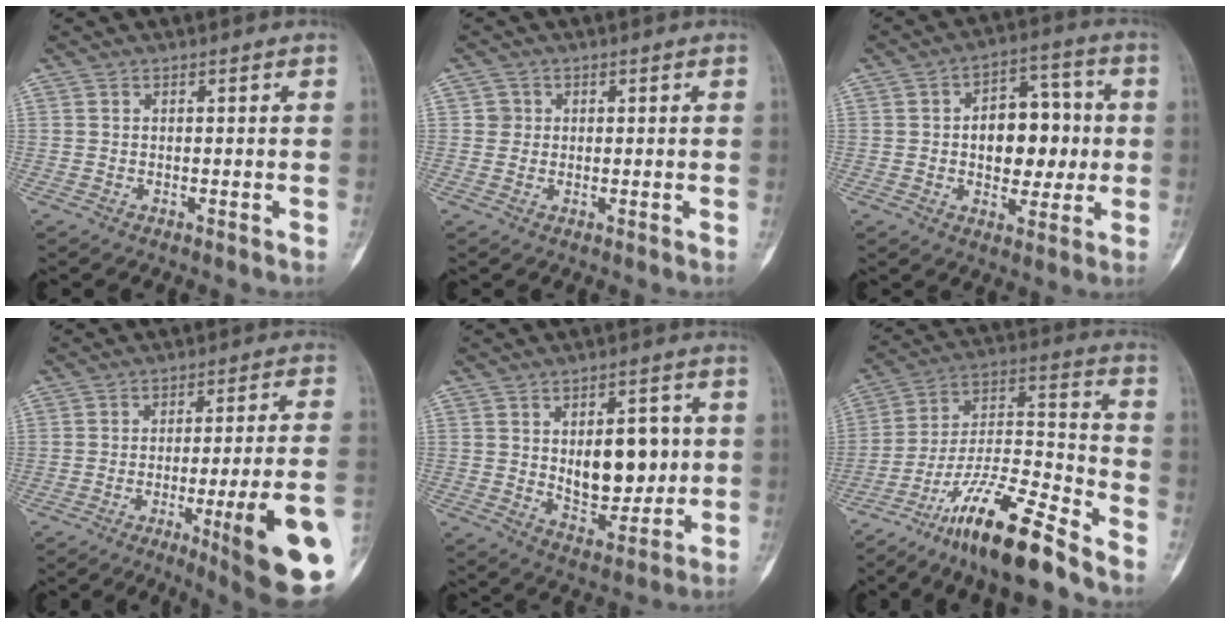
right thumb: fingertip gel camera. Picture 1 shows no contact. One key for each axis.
{"total": 1.9, "fx": 0.4, "fy": 1.9, "fz": 0.1, "tx": 0.011, "ty": 0.003, "tz": 0.002}
{"total": 14.3, "fx": 0.4, "fy": 9.1, "fz": 11.0, "tx": -0.110, "ty": 0.026, "tz": 0.009}
{"total": 19.1, "fx": -6.7, "fy": 2.0, "fz": 17.8, "tx": -0.201, "ty": 0.007, "tz": -0.089}
{"total": 12.6, "fx": 1.2, "fy": 7.3, "fz": 10.3, "tx": -0.104, "ty": -0.016, "tz": 0.031}
{"total": 18.8, "fx": -14.0, "fy": 3.0, "fz": 12.2, "tx": -0.231, "ty": 0.082, "tz": -0.251}